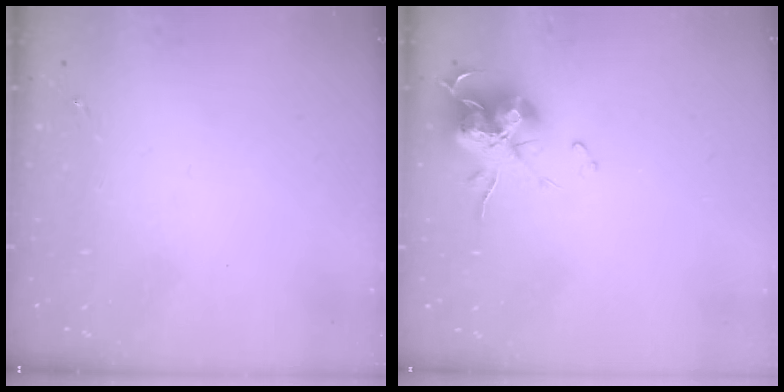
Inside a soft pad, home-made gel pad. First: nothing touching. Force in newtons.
{"total": 15.2, "press": 15.1, "slide": 2.0}